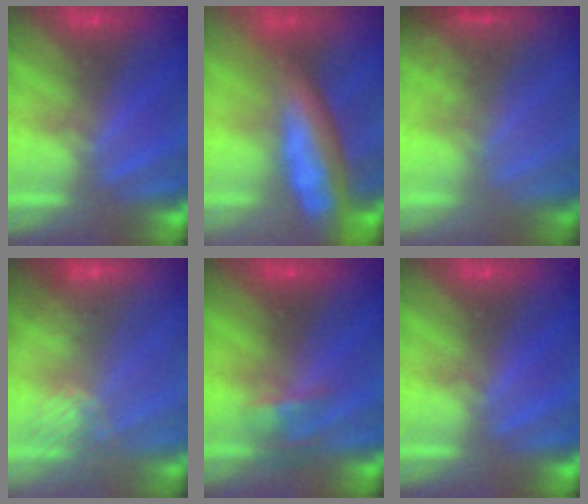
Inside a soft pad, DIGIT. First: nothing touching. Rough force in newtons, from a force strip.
{"total": 6.6}
{"total": 1.7}
{"total": 6.4}
{"total": 3.2}
{"total": 0.0}